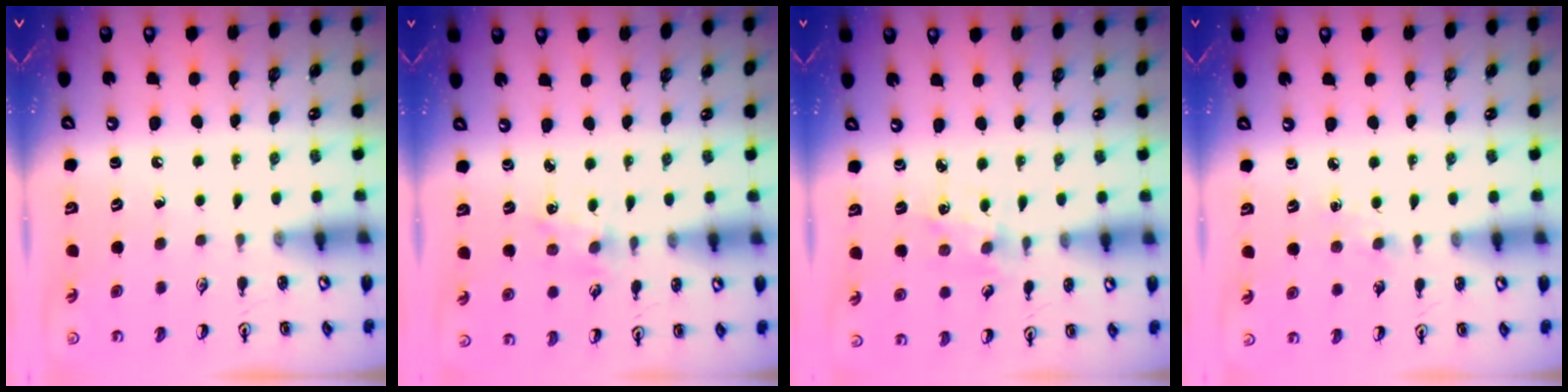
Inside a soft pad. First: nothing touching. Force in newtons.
{"total": 0.9, "press": 0.9, "slide": 0.2}
{"total": 2.1, "press": 2.0, "slide": 0.3}
{"total": 2.8, "press": 2.8, "slide": 0.4}